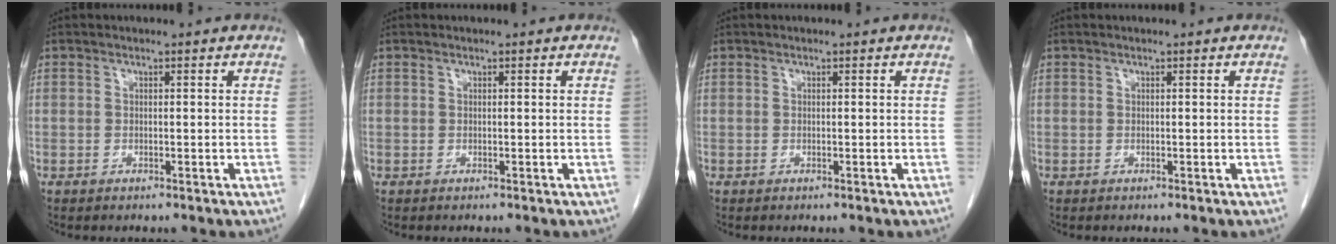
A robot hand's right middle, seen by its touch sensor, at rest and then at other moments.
{"total": 0.0}
{"total": 0.0}
{"total": 0.0}